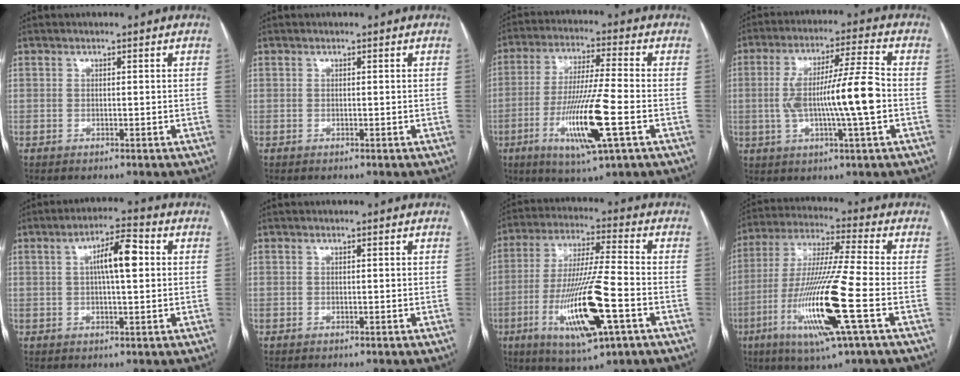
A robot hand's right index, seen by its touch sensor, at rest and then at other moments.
{"total": 0.0}
{"total": 13.8, "force": [-4.4, 0.3, 13.1], "torque": [-0.258, -0.019, -0.080]}
{"total": 12.6, "force": [-1.3, 0.3, 12.5], "torque": [-0.229, 0.011, -0.025]}
{"total": 7.5, "force": [1.3, 1.4, 7.2], "torque": [-0.125, 0.020, 0.018]}
{"total": 0.0}
{"total": 16.7, "force": [-5.6, 1.6, 15.7], "torque": [-0.312, -0.021, -0.095]}
{"total": 17.9, "force": [-5.7, -0.3, 16.9], "torque": [-0.350, -0.023, -0.111]}